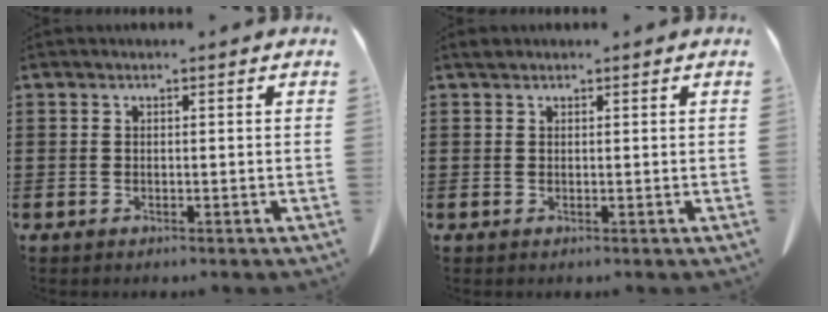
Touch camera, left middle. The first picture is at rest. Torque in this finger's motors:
{"motor_torque": [0.62, 0.46, 0.06, 0.00]}